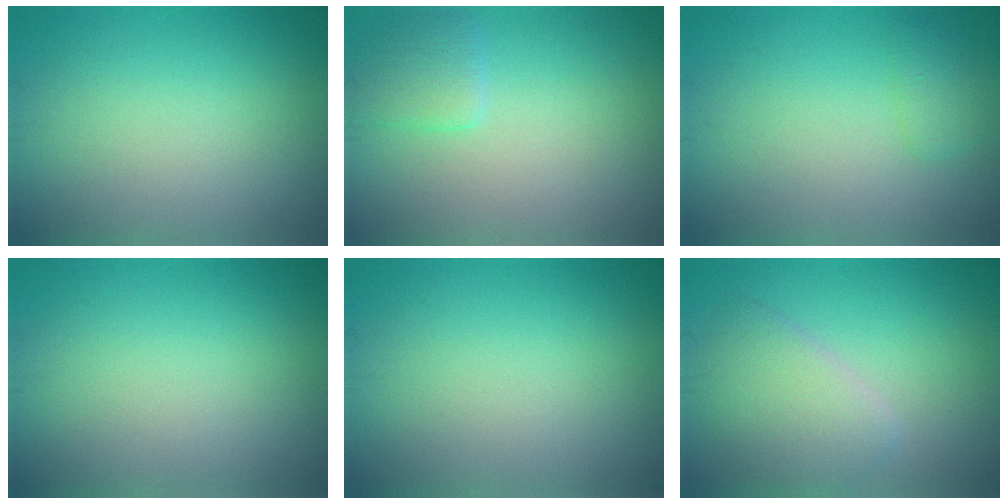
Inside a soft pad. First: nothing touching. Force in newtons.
{"total": 1.9, "press": 1.9, "slide": 0.1}
{"total": 1.4, "press": 1.4, "slide": 0.1}
{"total": 0.0}
{"total": 0.0}
{"total": 3.9, "press": 3.8, "slide": 0.2}